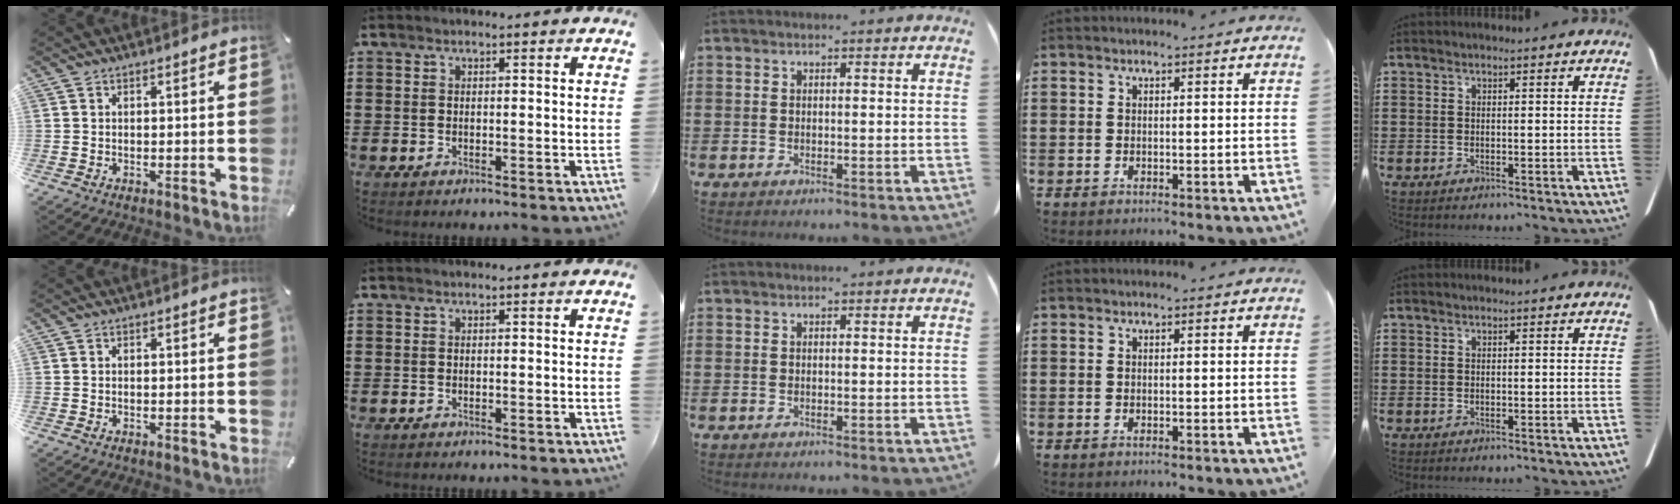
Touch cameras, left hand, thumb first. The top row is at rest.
{}